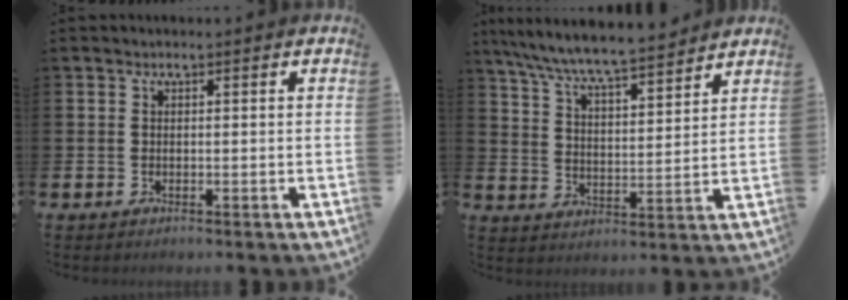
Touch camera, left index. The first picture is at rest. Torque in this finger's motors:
{"motor_torque": [1.02, -1.11, 0.74, 0.21]}